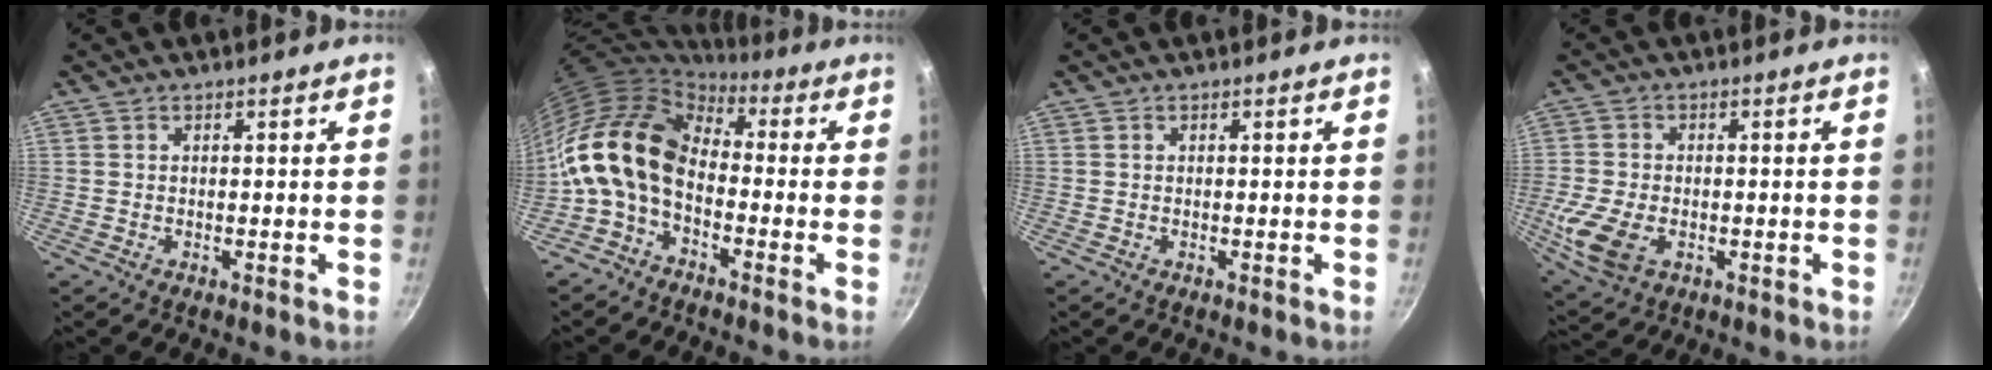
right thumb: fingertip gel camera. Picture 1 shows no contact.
{"total": 15.4, "force": [-1.1, 10.4, 11.2], "torque": [-0.208, 0.030, -0.042]}
{"total": 0.0}
{"total": 9.5, "force": [-2.3, 6.2, 6.8], "torque": [-0.141, -0.003, -0.036]}